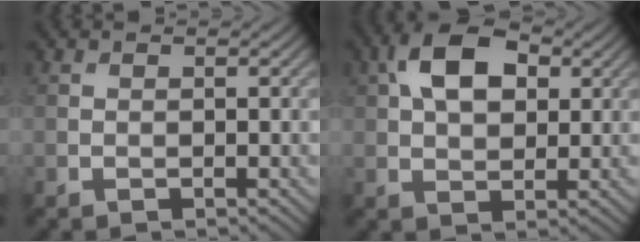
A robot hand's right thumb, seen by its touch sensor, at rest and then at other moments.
{"total": 8.6, "force": [2.7, 5.1, 6.3], "torque": [-0.123, 0.014, 0.039]}